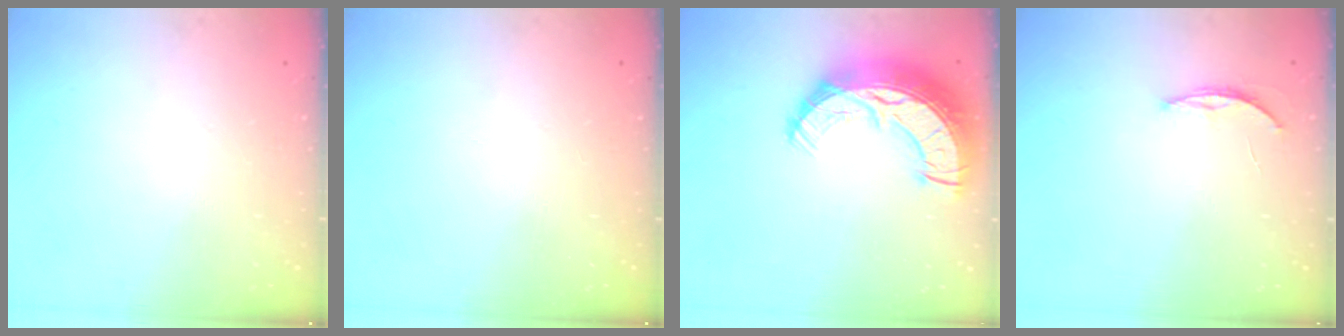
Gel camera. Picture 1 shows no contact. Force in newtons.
{"total": 0.0}
{"total": 19.3, "press": 19.2, "slide": 1.4}
{"total": 3.7, "press": 3.7, "slide": 0.5}